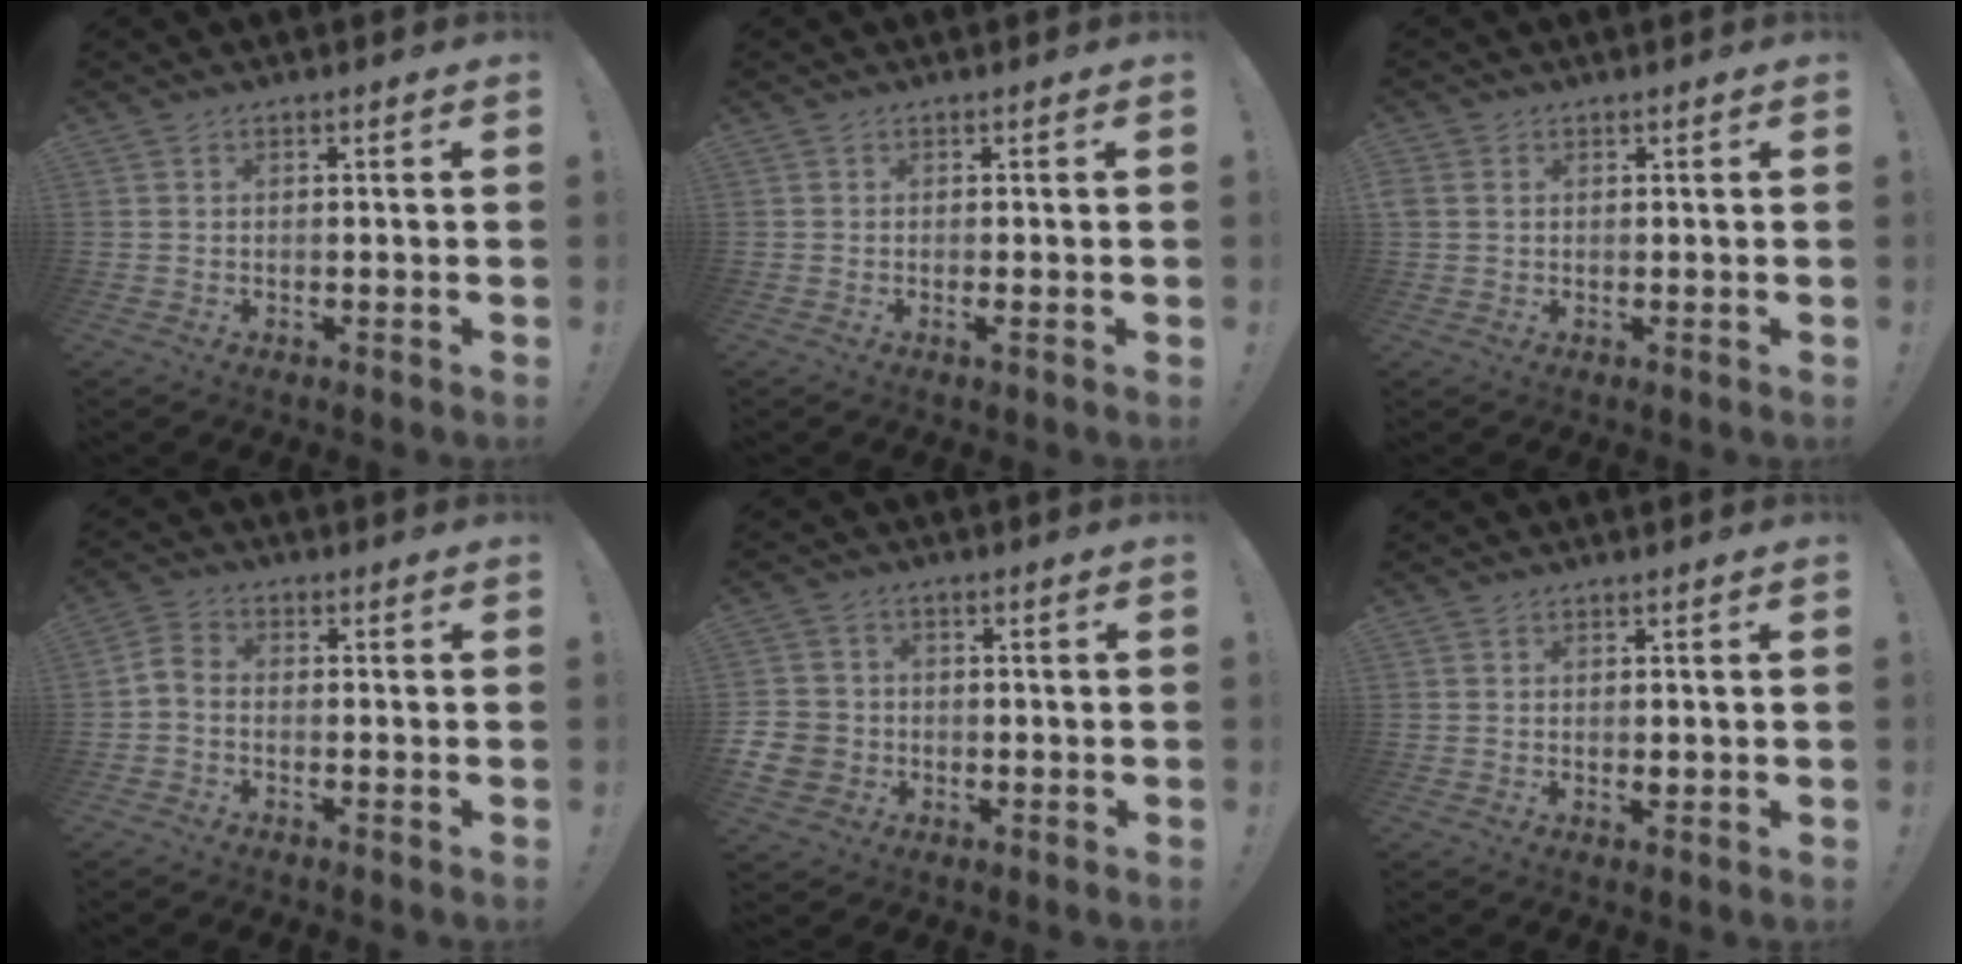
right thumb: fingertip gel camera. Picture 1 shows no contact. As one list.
[{"total": 1.6, "force": [-0.2, -0.4, 1.6], "torque": [-0.023, -0.005, -0.005]}, {"total": 2.1, "force": [0.4, 1.9, 0.9], "torque": [-0.015, 0.004, 0.010]}, {"total": 3.4, "force": [-1.8, 1.9, 2.3], "torque": [-0.051, 0.006, -0.033]}, {"total": 7.9, "force": [-2.4, 7.0, 2.7], "torque": [-0.059, 0.022, -0.041]}, {"total": 0.7, "force": [0.1, 0.2, 0.6], "torque": [-0.006, -0.001, -0.001]}]